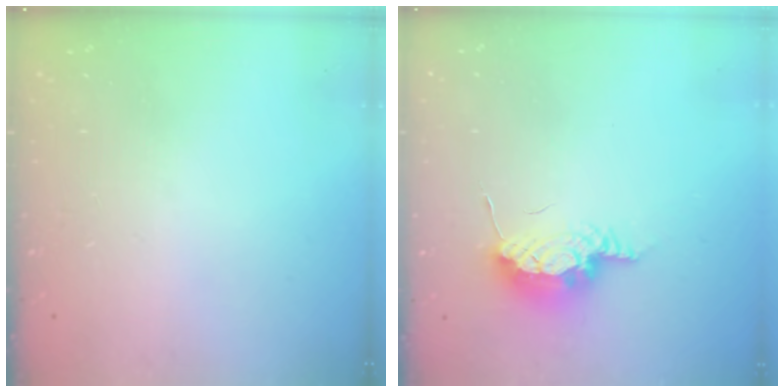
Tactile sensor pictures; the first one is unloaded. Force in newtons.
{"total": 8.3, "press": 8.1, "slide": 1.9}